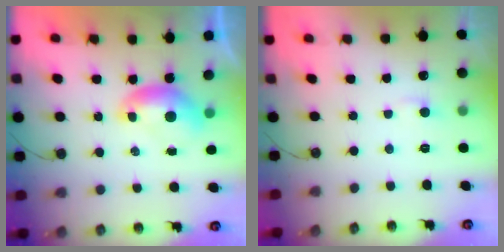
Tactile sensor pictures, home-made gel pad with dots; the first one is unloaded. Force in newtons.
{"total": 1.6, "press": 1.5, "slide": 0.5}